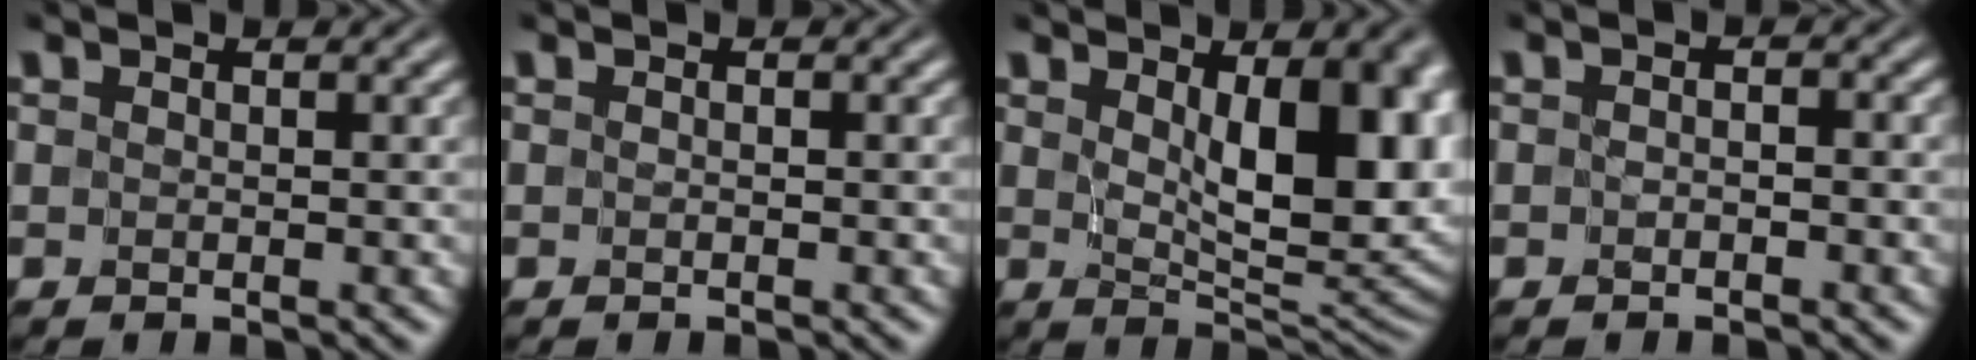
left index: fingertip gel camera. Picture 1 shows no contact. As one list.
[{"total": 0.0}, {"total": 10.8, "force": [2.6, 4.9, 9.3], "torque": [-0.107, -0.002, 0.040]}, {"total": 0.7, "force": [-0.6, 0.3, 0.2], "torque": [-0.007, -0.005, -0.016]}]